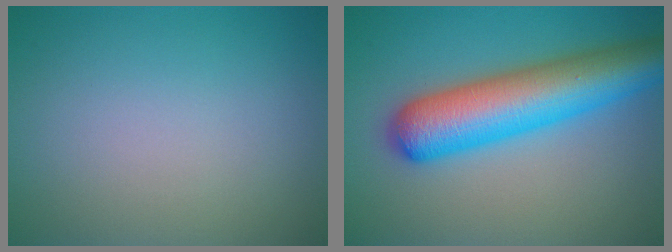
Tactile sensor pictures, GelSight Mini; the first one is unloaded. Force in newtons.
{"total": 9.4, "press": 9.4, "slide": 0.4}